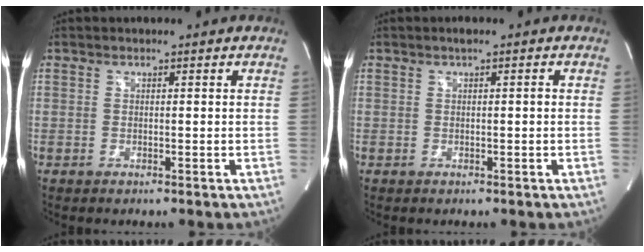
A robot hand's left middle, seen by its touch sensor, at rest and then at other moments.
{"total": 1.1, "force": [0.3, 0.1, 1.0], "torque": [-0.022, 0.004, 0.005]}